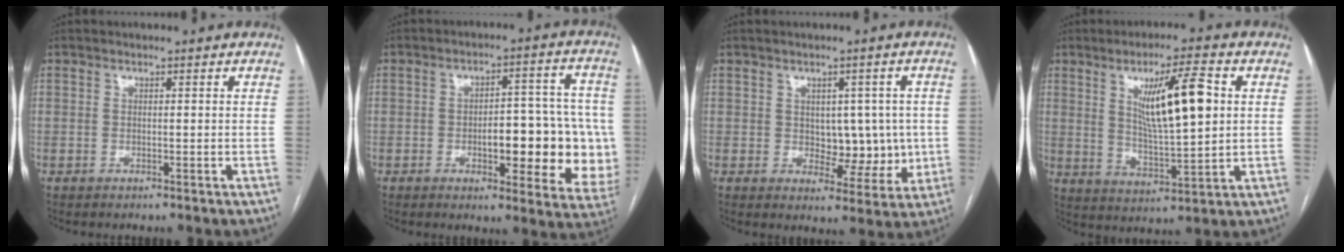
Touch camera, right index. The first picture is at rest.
{"total": 14.9, "force": [-2.5, 5.3, 13.7], "torque": [-0.131, 0.026, -0.018]}
{"total": 7.0, "force": [0.2, 4.5, 5.4], "torque": [-0.054, 0.012, 0.018]}
{"total": 11.8, "force": [3.3, 1.6, 11.2], "torque": [-0.189, 0.000, 0.060]}